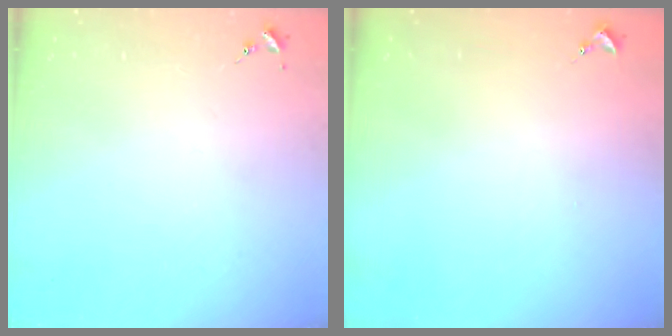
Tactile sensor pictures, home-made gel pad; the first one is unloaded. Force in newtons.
{"total": 0.9, "press": 0.9, "slide": 0.0}